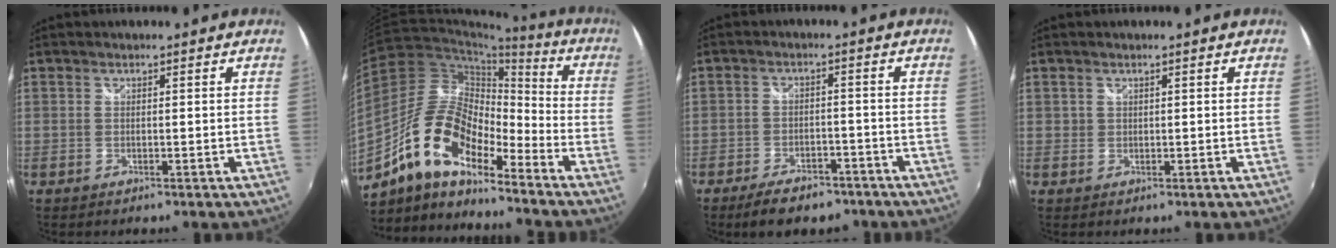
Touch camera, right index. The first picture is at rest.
{"total": 15.8, "force": [-10.8, 5.6, 10.1], "torque": [-0.186, 0.002, -0.217]}
{"total": 9.5, "force": [-7.3, 4.1, 4.5], "torque": [-0.106, 0.001, -0.107]}
{"total": 0.8, "force": [0.1, 0.8, 0.1], "torque": [0.000, 0.000, 0.000]}